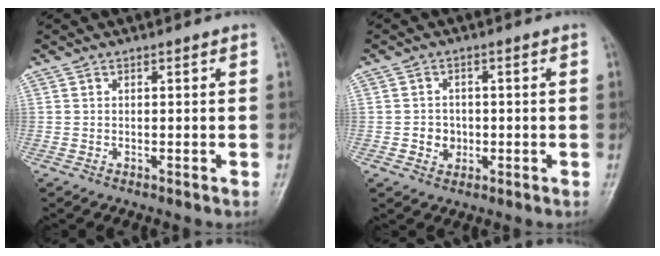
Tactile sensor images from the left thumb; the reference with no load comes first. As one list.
[{"total": 3.2, "force": [-0.3, 3.0, 1.2], "torque": [0.002, 0.006, -0.002]}]